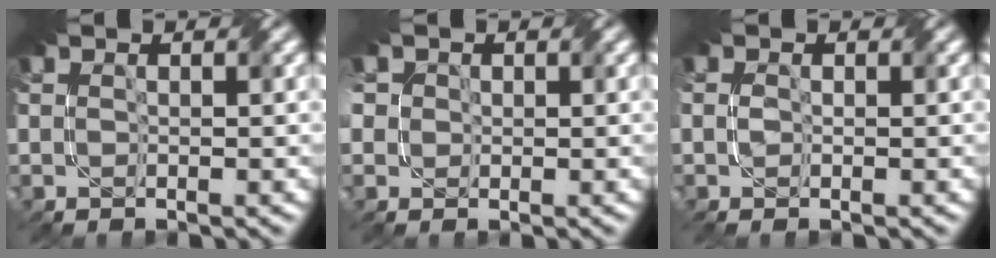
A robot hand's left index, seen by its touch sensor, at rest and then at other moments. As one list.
[{"total": 2.9, "force": [0.8, 2.5, 1.2], "torque": [-0.046, 0.018, 0.015]}, {"total": 0.6, "force": [-0.4, 0.3, 0.4], "torque": [-0.009, 0.001, -0.010]}]